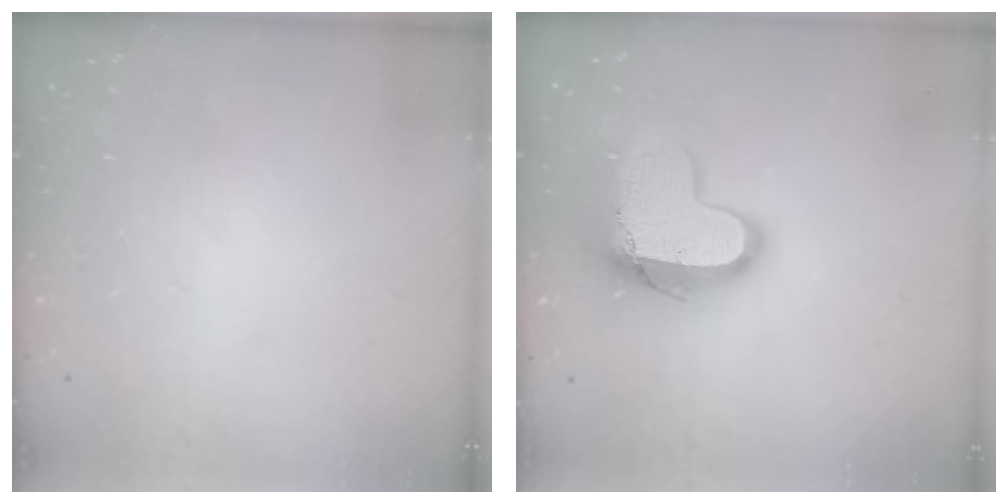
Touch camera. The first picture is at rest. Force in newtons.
{"total": 14.2, "press": 14.1, "slide": 1.1}